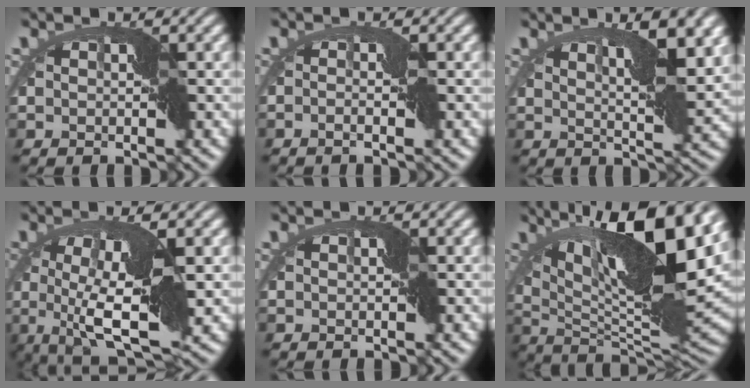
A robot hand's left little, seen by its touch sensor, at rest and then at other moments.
{"total": 0.9, "force": [-0.4, -0.6, 0.4], "torque": [-0.019, 0.001, -0.014]}
{"total": 5.3, "force": [2.8, 0.9, 4.4], "torque": [-0.066, 0.010, 0.037]}
{"total": 7.1, "force": [-0.1, 1.3, 7.0], "torque": [-0.132, -0.009, -0.004]}
{"total": 0.0}
{"total": 13.5, "force": [5.8, 3.4, 11.7], "torque": [-0.196, 0.001, 0.097]}